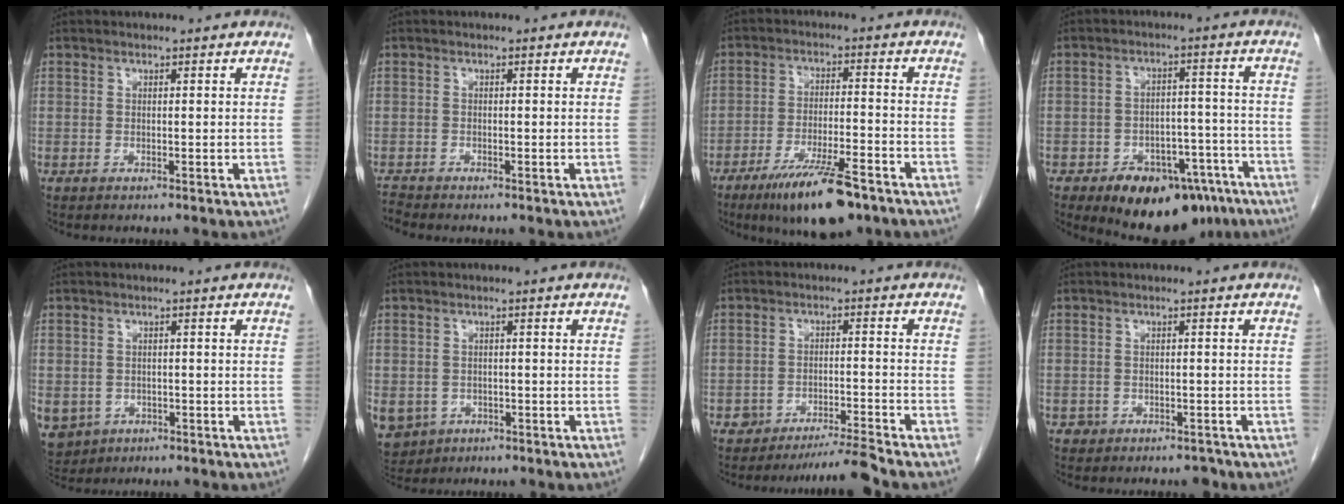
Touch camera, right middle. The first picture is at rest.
{"total": 1.3, "force": [-1.2, -0.1, -0.2], "torque": [0.003, -0.009, -0.024]}
{"total": 11.9, "force": [-8.1, 2.4, 8.3], "torque": [-0.142, -0.018, -0.133]}
{"total": 14.9, "force": [-10.5, 7.7, 7.3], "torque": [-0.085, 0.027, -0.147]}
{"total": 8.9, "force": [-3.6, 7.7, 2.8], "torque": [-0.084, 0.002, -0.045]}
{"total": 9.8, "force": [-4.0, 8.3, 3.2], "torque": [-0.096, 0.001, -0.051]}
{"total": 4.3, "force": [-4.0, -0.9, 1.2], "torque": [-0.019, -0.010, -0.068]}
{"total": 1.9, "force": [-1.4, 1.2, 0.0], "torque": [0.002, 0.007, -0.020]}